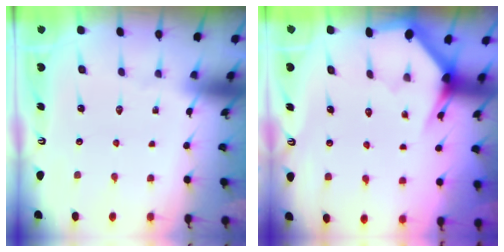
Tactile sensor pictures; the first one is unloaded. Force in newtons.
{"total": 3.1, "press": 3.1, "slide": 0.2}